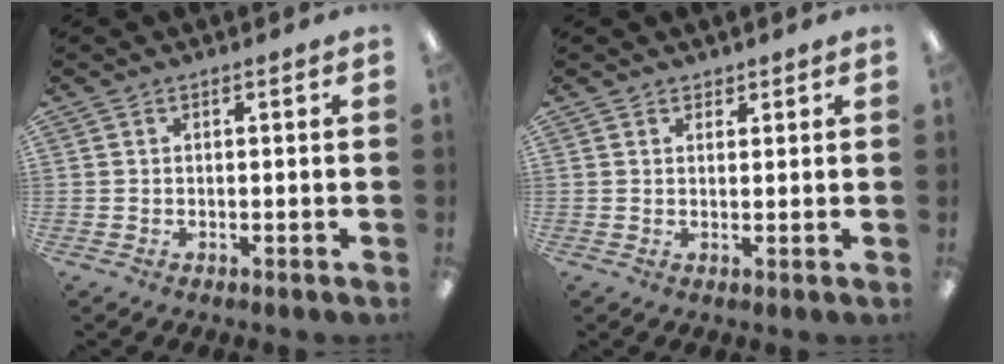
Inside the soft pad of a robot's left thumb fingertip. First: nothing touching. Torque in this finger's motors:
{"motor_torque": [0.00, -0.13, -0.27, -0.29, 0.00]}